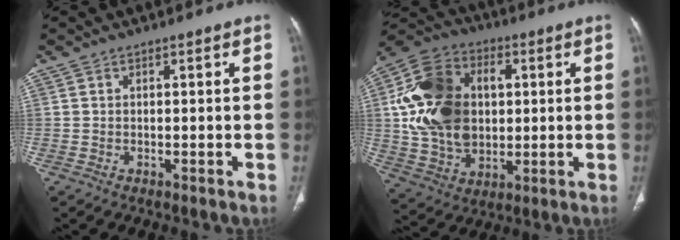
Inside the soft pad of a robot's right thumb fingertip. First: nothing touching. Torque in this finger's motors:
{"motor_torque": [2.54, 2.47, 1.98, 0.21, 0.27]}